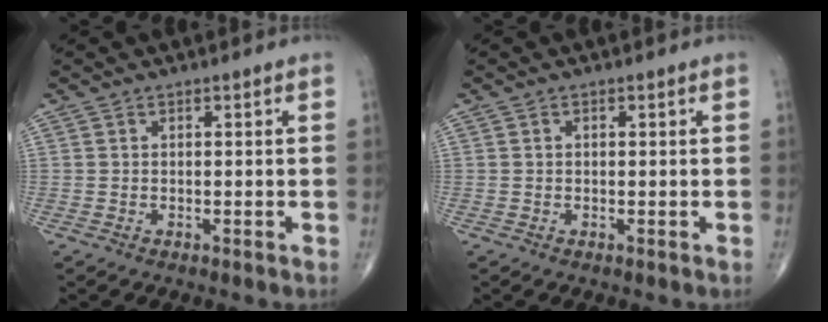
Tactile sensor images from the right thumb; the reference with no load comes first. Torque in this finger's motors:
{"motor_torque": [-0.27, 0.33, -0.24, -0.10, 0.02]}